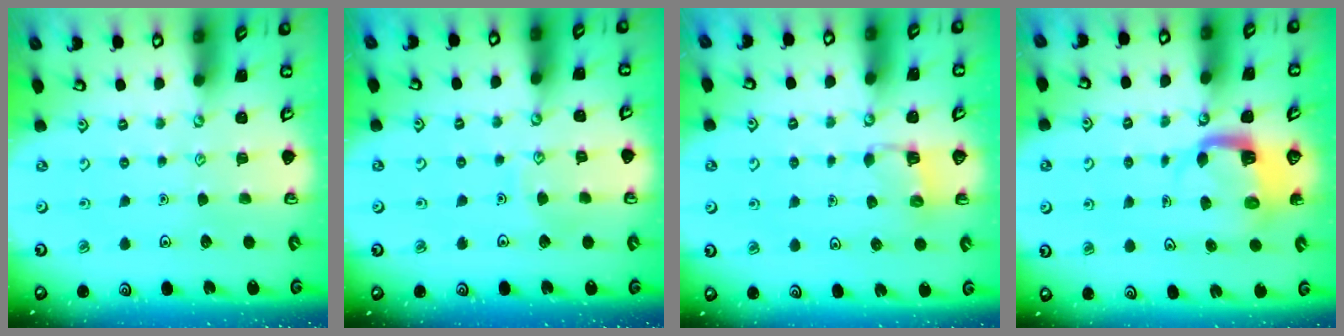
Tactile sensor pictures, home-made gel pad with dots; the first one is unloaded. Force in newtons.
{"total": 5.6, "press": 5.6, "slide": 0.5}
{"total": 3.3, "press": 3.2, "slide": 0.6}
{"total": 5.0, "press": 4.9, "slide": 0.5}